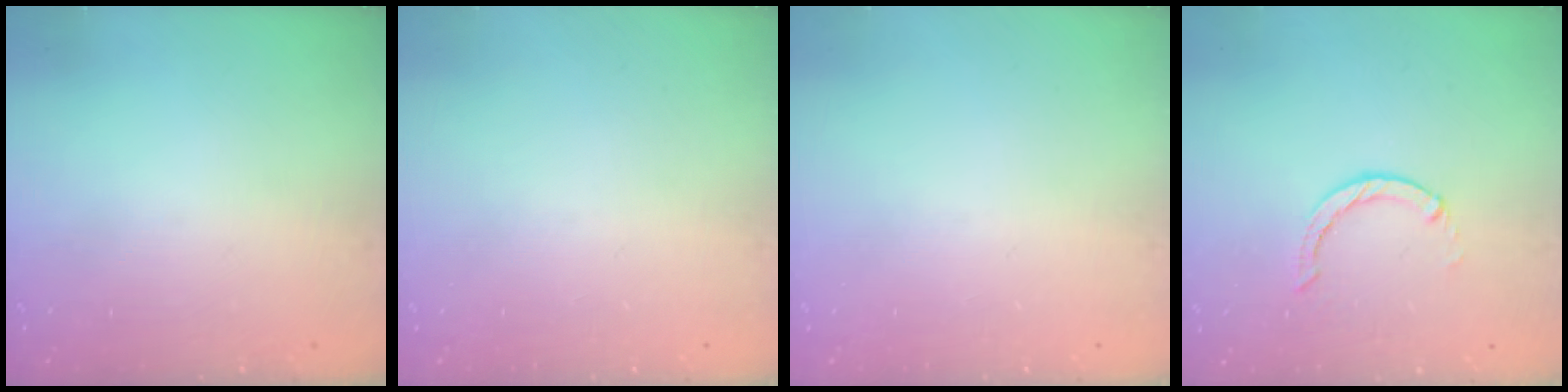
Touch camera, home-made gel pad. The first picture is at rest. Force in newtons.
{"total": 0.0}
{"total": 0.0}
{"total": 0.6, "press": 0.6, "slide": 0.2}